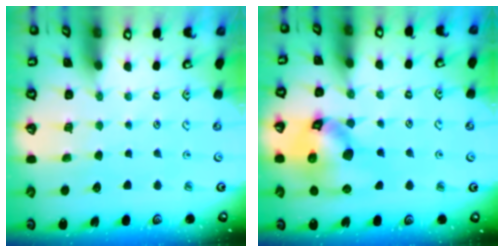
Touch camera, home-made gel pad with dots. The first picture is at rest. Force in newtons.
{"total": 15.4, "press": 15.2, "slide": 2.2}